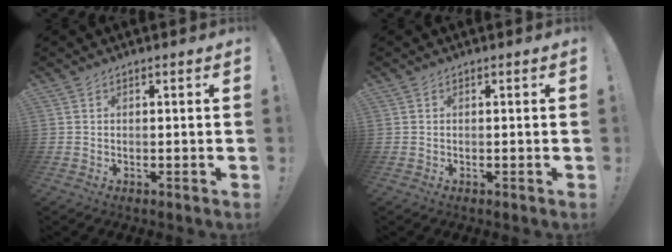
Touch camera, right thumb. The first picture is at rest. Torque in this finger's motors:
{"motor_torque": [-0.19, -0.01, 0.26, -0.17, -0.13]}